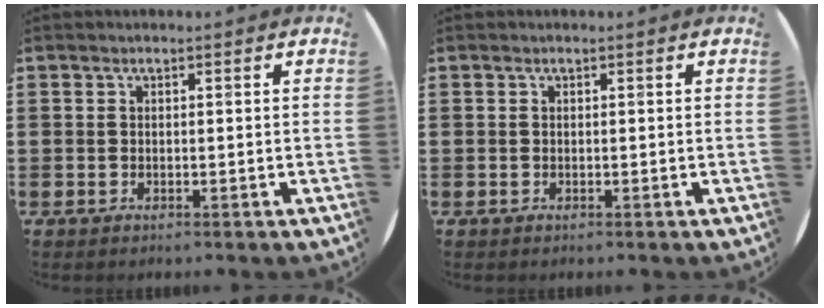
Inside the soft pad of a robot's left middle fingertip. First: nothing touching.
{"total": 0.0}